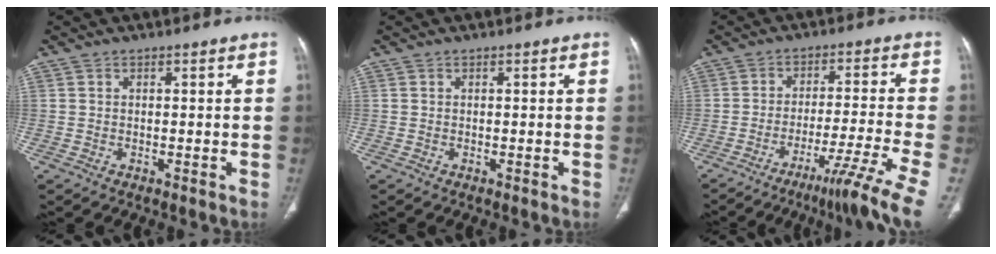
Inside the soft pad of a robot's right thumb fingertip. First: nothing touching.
{"total": 0.0}
{"total": 8.0, "force": [-6.0, -2.0, 4.9], "torque": [-0.087, 0.033, -0.100]}